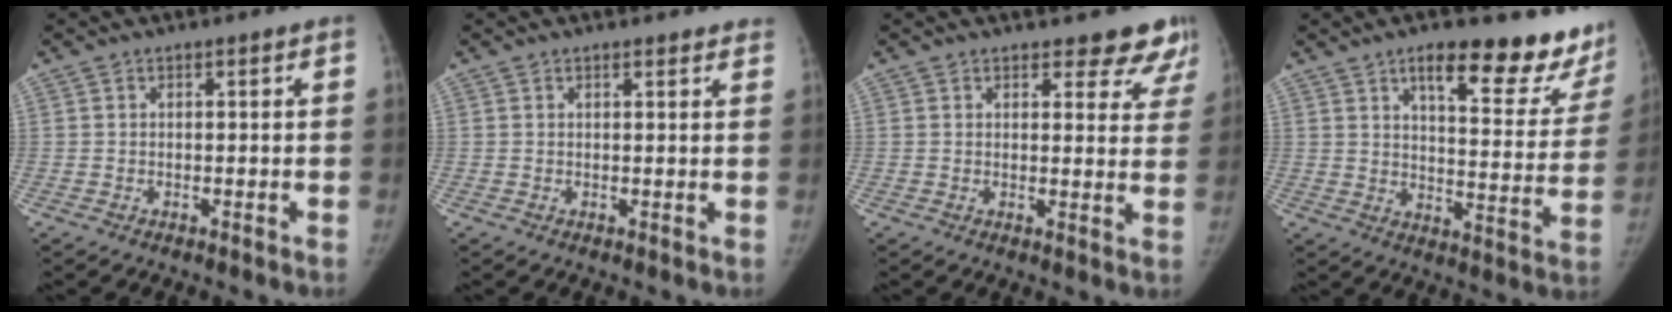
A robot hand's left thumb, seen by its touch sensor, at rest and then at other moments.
{"total": 2.2, "force": [1.9, 0.7, 0.7], "torque": [0.002, -0.004, 0.018]}
{"total": 7.9, "force": [6.7, 3.2, 2.4], "torque": [0.021, -0.035, 0.057]}
{"total": 20.4, "force": [14.9, 6.9, 12.2], "torque": [-0.108, -0.081, 0.190]}